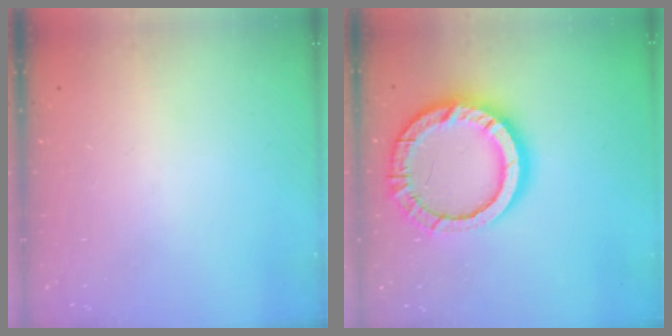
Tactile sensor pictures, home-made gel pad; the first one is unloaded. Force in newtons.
{"total": 16.6, "press": 16.5, "slide": 1.4}